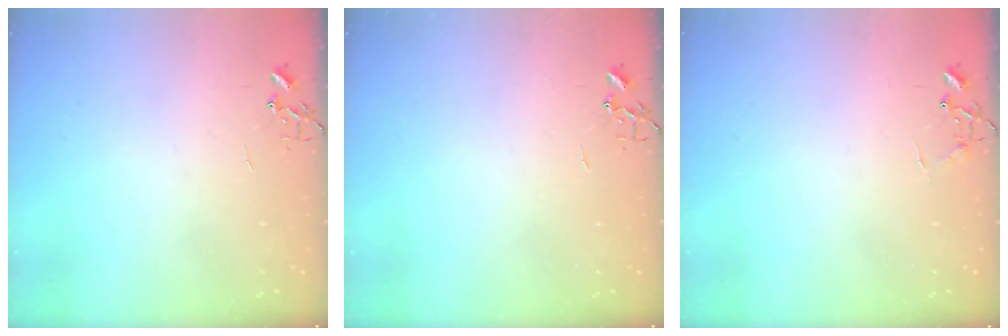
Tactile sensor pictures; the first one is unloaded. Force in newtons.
{"total": 0.0}
{"total": 6.4, "press": 6.4, "slide": 0.4}